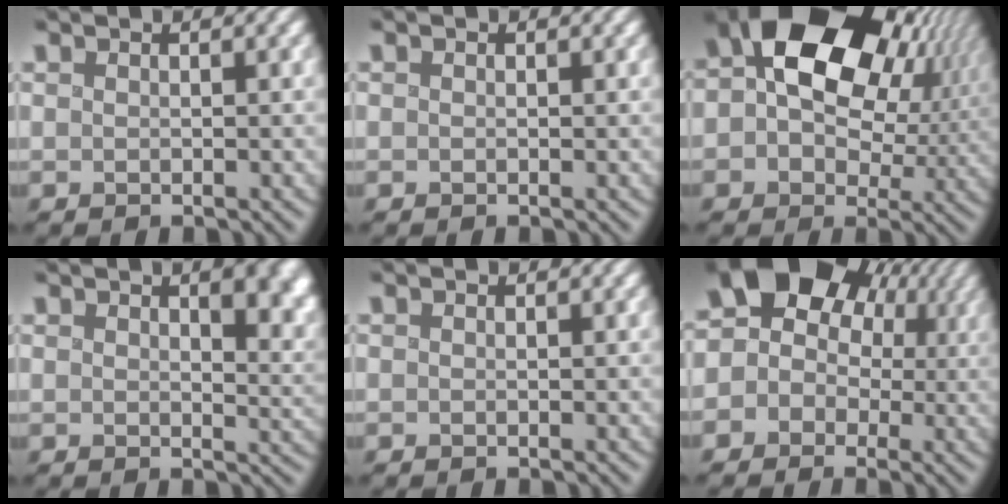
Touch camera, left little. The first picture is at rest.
{"total": 0.0}
{"total": 19.0, "force": [5.6, 13.8, 11.8], "torque": [-0.201, 0.046, 0.078]}
{"total": 7.9, "force": [2.9, 4.8, 5.6], "torque": [-0.081, -0.017, 0.063]}
{"total": 0.0}
{"total": 15.9, "force": [5.2, 13.2, 7.3], "torque": [-0.139, 0.051, 0.035]}